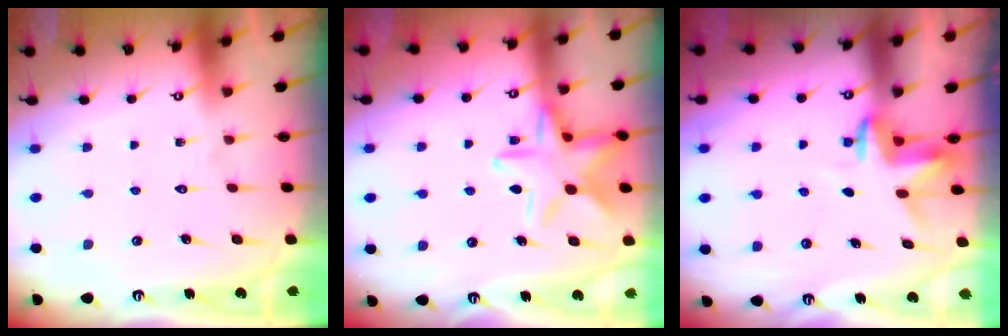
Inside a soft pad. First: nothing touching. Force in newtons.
{"total": 14.4, "press": 14.4, "slide": 0.9}
{"total": 3.5, "press": 3.5, "slide": 0.2}